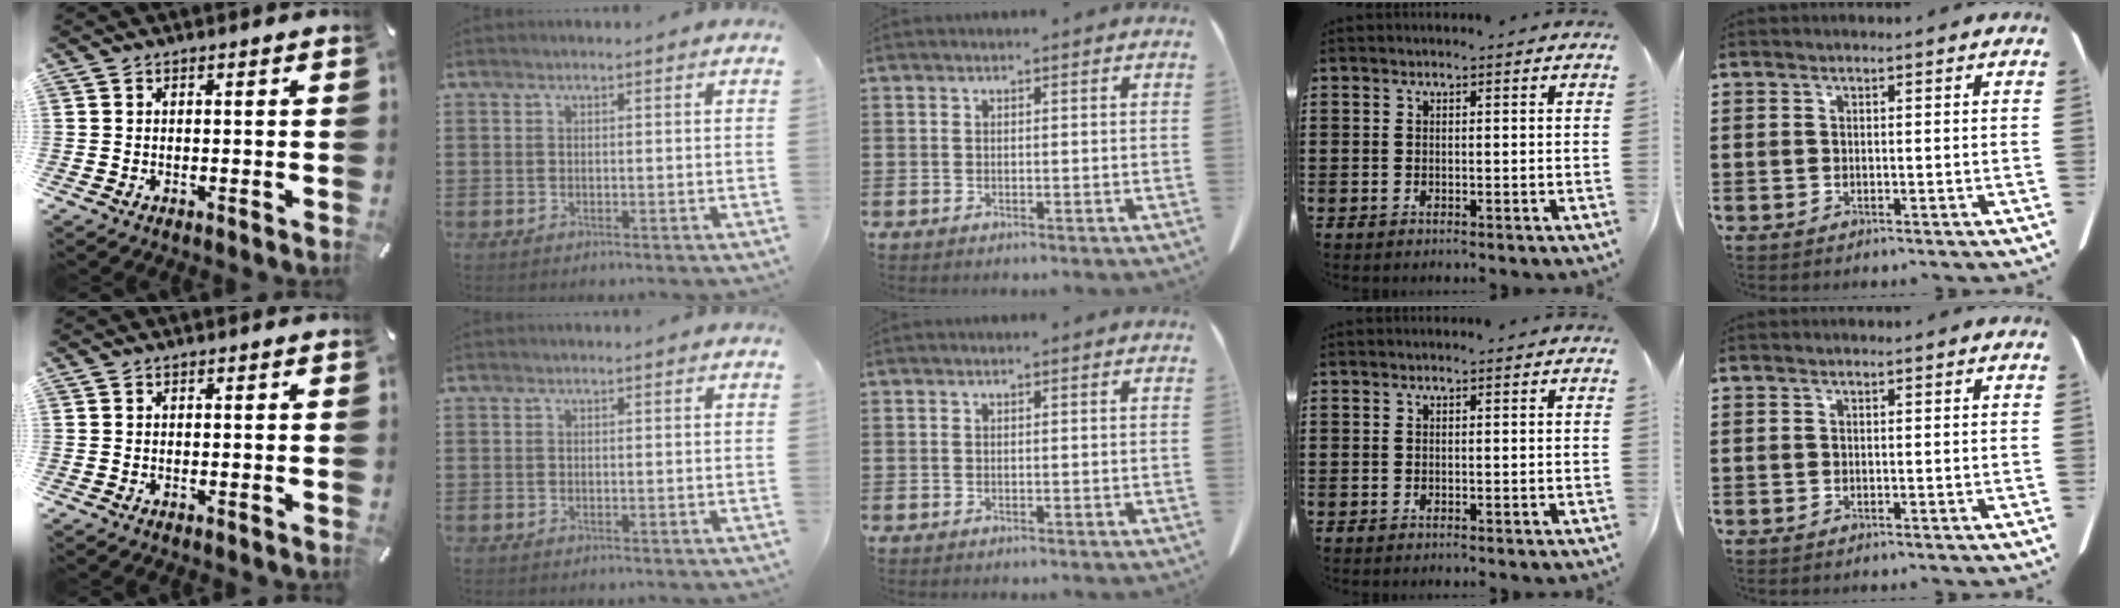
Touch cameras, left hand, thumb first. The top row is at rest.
{}